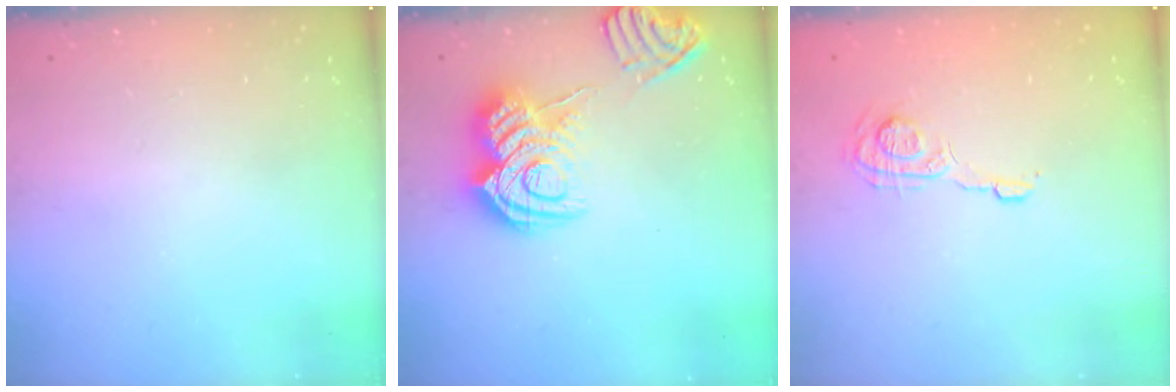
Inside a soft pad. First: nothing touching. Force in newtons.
{"total": 16.4, "press": 16.3, "slide": 1.5}
{"total": 8.6, "press": 8.5, "slide": 1.1}